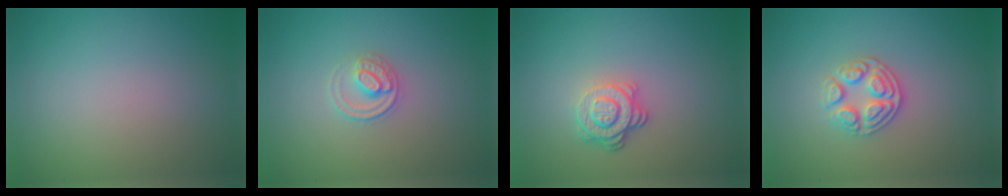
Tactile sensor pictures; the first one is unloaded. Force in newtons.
{"total": 2.2, "press": 2.2, "slide": 0.2}
{"total": 3.5, "press": 2.8, "slide": 2.2}
{"total": 3.0, "press": 2.8, "slide": 1.1}